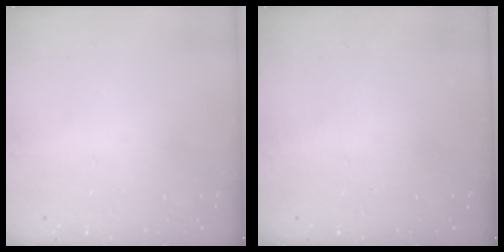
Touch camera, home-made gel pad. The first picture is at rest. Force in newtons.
{"total": 0.0}